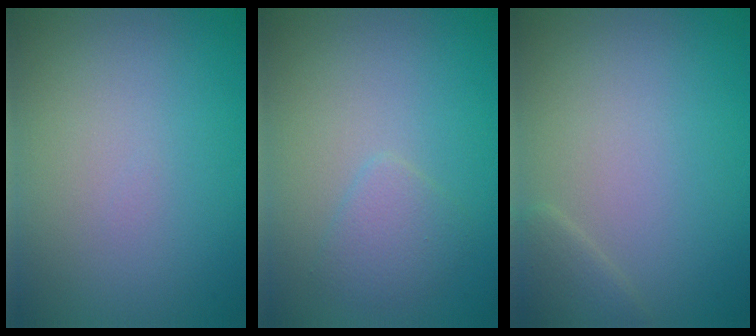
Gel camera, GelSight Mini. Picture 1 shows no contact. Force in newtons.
{"total": 1.9, "press": 1.9, "slide": 0.1}
{"total": 1.5, "press": 1.5, "slide": 0.1}